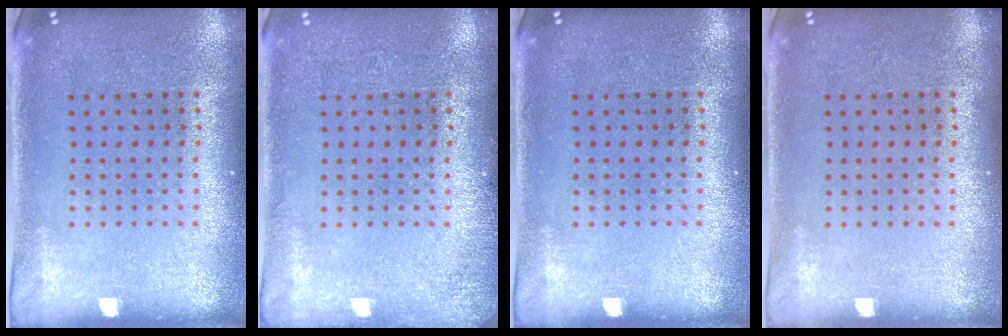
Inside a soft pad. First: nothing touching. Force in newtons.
{"total": 1.2, "press": 1.1, "slide": 0.2}
{"total": 0.0}
{"total": 0.0}